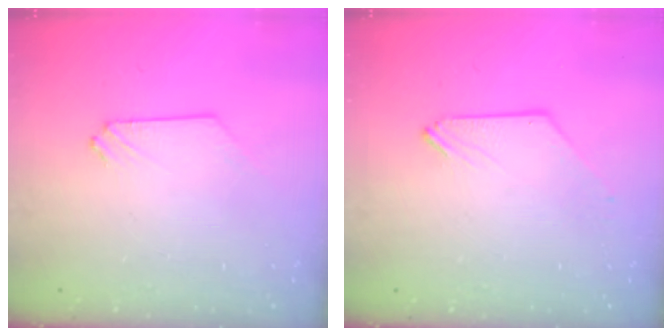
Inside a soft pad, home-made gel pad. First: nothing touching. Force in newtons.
{"total": 0.0}